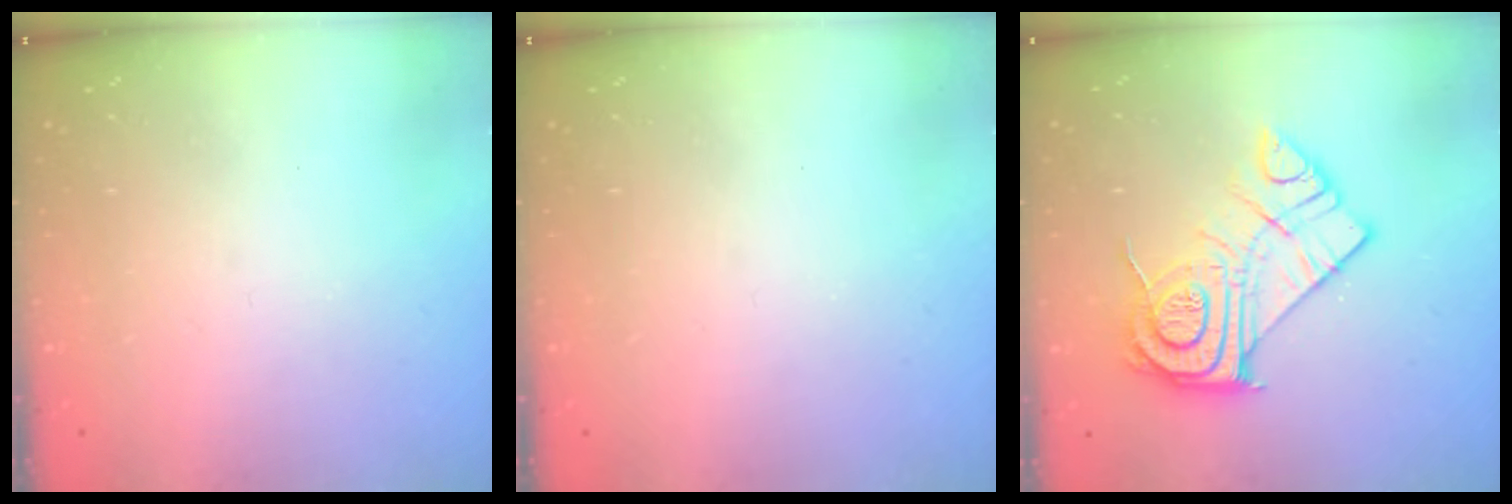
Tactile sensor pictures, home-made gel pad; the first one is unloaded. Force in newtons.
{"total": 0.0}
{"total": 16.1, "press": 16.0, "slide": 1.4}